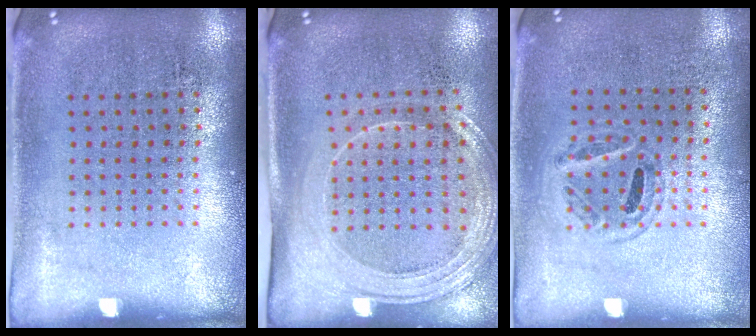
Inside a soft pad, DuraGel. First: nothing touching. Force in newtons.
{"total": 2.1, "press": 1.8, "slide": 1.1}
{"total": 0.9, "press": 0.8, "slide": 0.5}